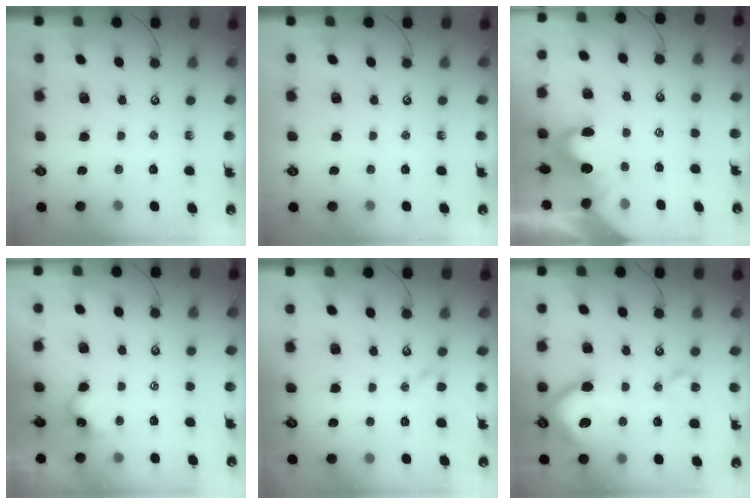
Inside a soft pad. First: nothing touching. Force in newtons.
{"total": 0.0}
{"total": 0.0}
{"total": 0.0}
{"total": 0.9, "press": 0.8, "slide": 0.4}
{"total": 15.3, "press": 15.2, "slide": 1.8}